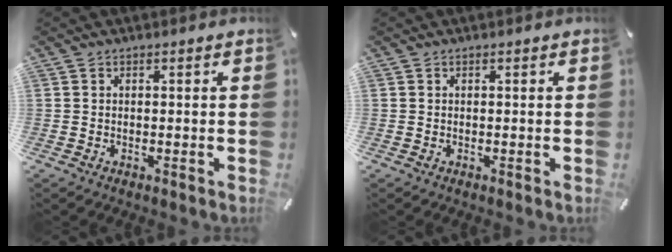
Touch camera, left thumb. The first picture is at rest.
{"total": 0.0}